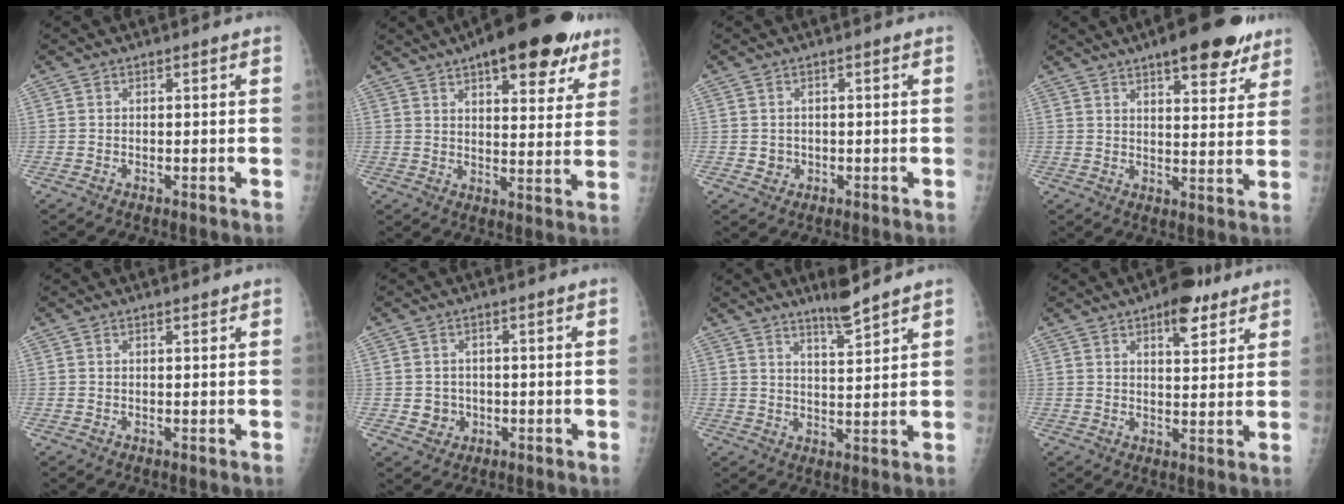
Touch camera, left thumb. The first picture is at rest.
{"total": 18.9, "force": [11.2, 7.3, 13.3], "torque": [-0.150, -0.025, 0.156]}
{"total": 1.9, "force": [-0.5, 1.8, 0.2], "torque": [0.009, 0.004, -0.004]}
{"total": 13.1, "force": [8.4, 4.5, 9.0], "torque": [-0.087, -0.034, 0.115]}
{"total": 0.7, "force": [0.5, 0.2, 0.5], "torque": [-0.006, -0.001, 0.007]}
{"total": 3.4, "force": [-0.9, 3.2, 0.6], "torque": [0.012, 0.004, -0.007]}
{"total": 5.4, "force": [4.5, 0.2, 3.0], "torque": [-0.045, -0.038, 0.078]}
{"total": 7.7, "force": [4.6, 3.3, 5.2], "torque": [-0.051, -0.021, 0.061]}